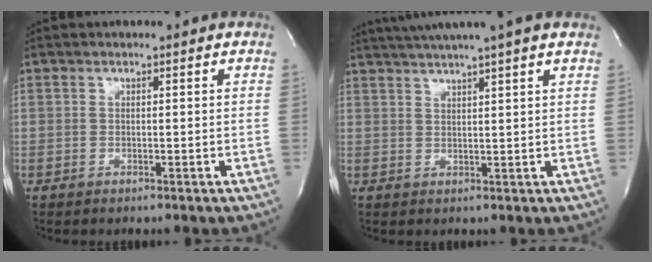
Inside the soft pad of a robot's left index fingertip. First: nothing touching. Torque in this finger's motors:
{"motor_torque": [0.62, -0.66, 0.39, 0.14]}